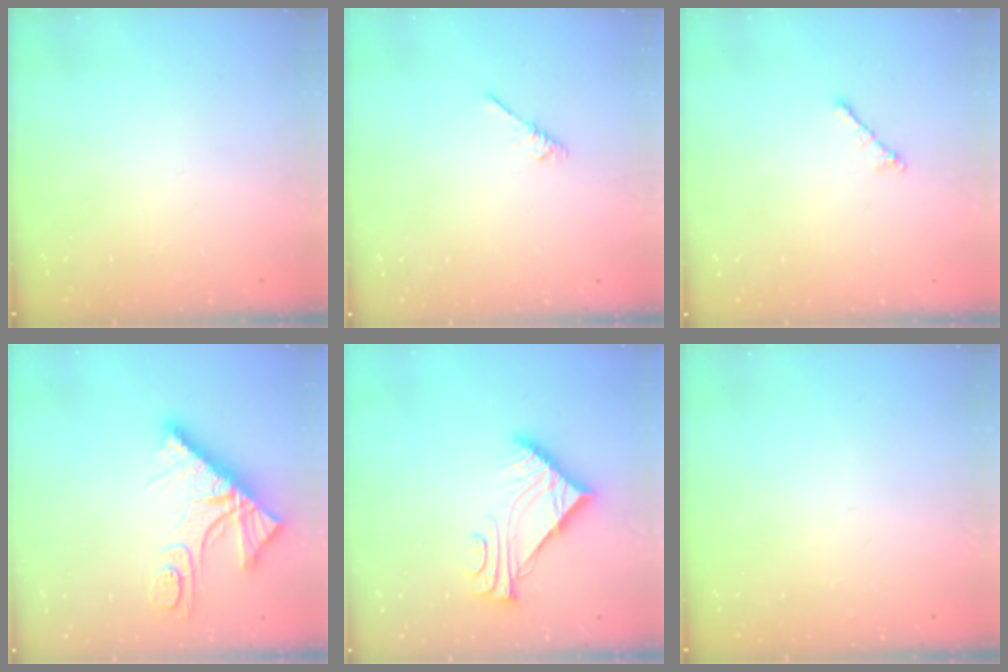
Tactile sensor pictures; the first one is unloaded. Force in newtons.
{"total": 1.9, "press": 1.8, "slide": 0.5}
{"total": 1.0, "press": 0.9, "slide": 0.4}
{"total": 14.0, "press": 13.9, "slide": 1.3}
{"total": 9.1, "press": 9.0, "slide": 0.9}
{"total": 0.0}